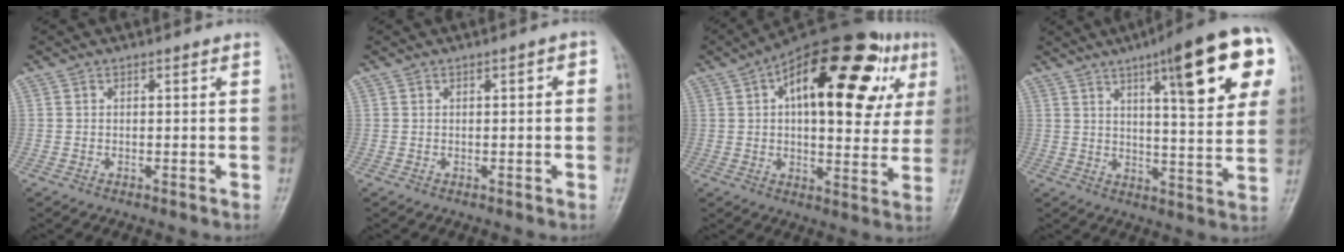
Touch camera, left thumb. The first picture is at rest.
{"total": 1.4, "force": [0.2, 0.6, 1.2], "torque": [-0.012, 0.004, 0.000]}
{"total": 27.9, "force": [9.6, 12.8, 22.8], "torque": [-0.295, 0.026, 0.131]}
{"total": 20.7, "force": [8.7, 4.8, 18.2], "torque": [-0.216, -0.017, 0.115]}